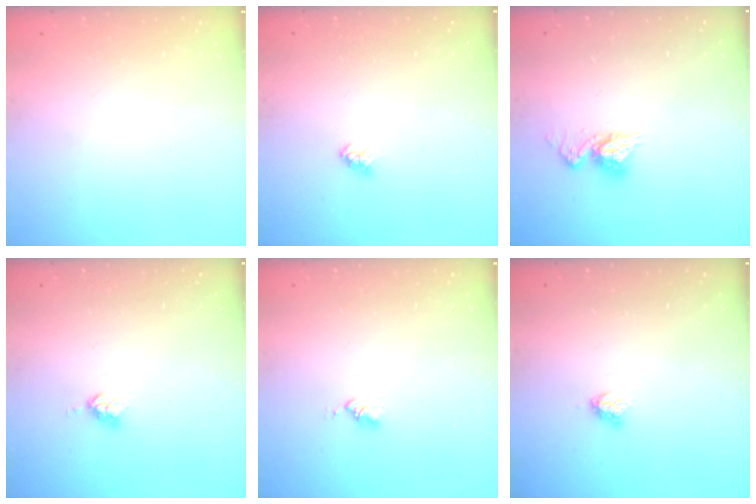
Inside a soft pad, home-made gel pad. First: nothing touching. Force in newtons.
{"total": 3.2, "press": 3.1, "slide": 0.3}
{"total": 8.9, "press": 8.9, "slide": 0.6}
{"total": 3.7, "press": 3.7, "slide": 0.5}
{"total": 2.6, "press": 2.6, "slide": 0.4}
{"total": 3.1, "press": 3.1, "slide": 0.3}